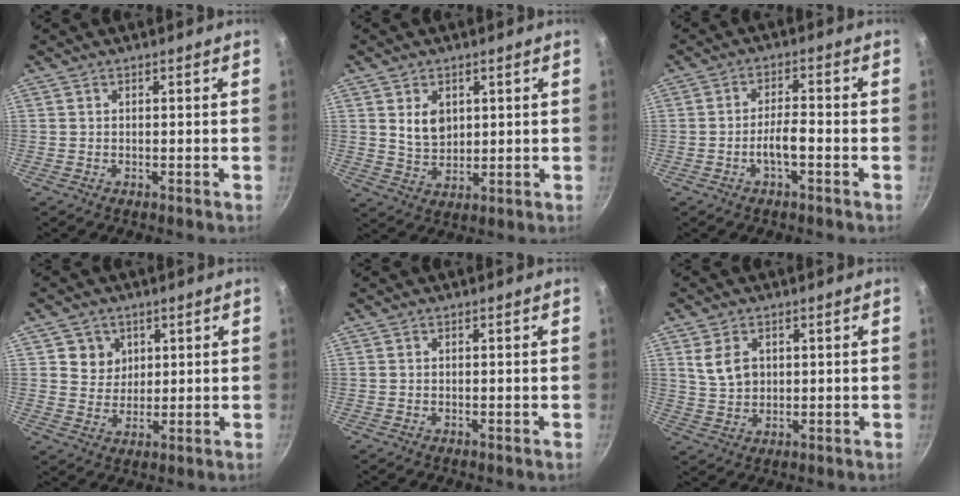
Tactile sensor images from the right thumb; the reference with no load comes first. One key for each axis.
{"total": 5.8, "fx": 1.8, "fy": 4.2, "fz": 3.6, "tx": -0.047, "ty": -0.016, "tz": 0.040}
{"total": 4.3, "fx": -1.8, "fy": 1.2, "fz": 3.7, "tx": -0.066, "ty": 0.024, "tz": -0.035}
{"total": 5.5, "fx": 2.0, "fy": 4.9, "fz": 1.3, "tx": 0.009, "ty": -0.006, "tz": 0.038}
{"total": 0.0}
{"total": 5.7, "fx": 1.7, "fy": 4.1, "fz": 3.6, "tx": -0.055, "ty": -0.006, "tz": 0.037}